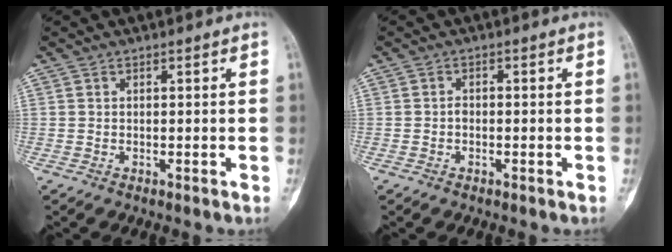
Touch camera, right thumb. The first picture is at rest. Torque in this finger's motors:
{"motor_torque": [0.17, 0.04, 0.13, 0.00, 0.14]}